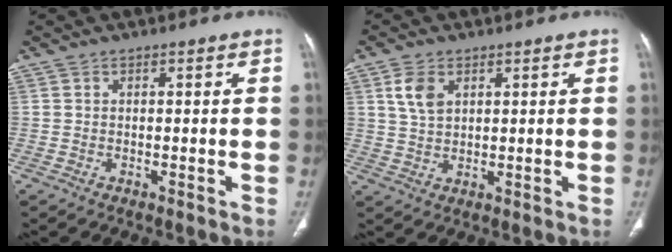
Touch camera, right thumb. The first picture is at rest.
{"total": 4.8, "force": [2.1, 3.0, 3.2], "torque": [-0.054, -0.004, 0.046]}